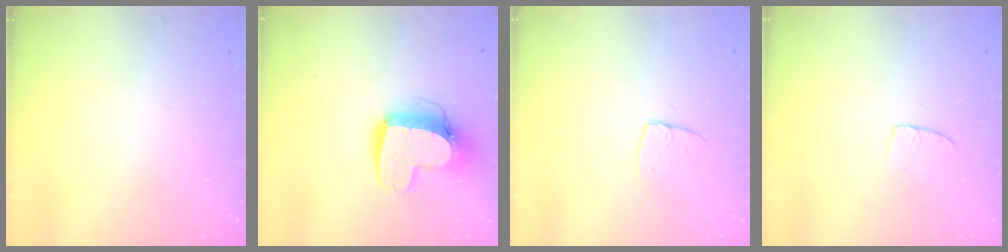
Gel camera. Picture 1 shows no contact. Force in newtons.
{"total": 12.4, "press": 12.3, "slide": 1.2}
{"total": 5.6, "press": 5.5, "slide": 0.5}
{"total": 2.9, "press": 2.9, "slide": 0.2}